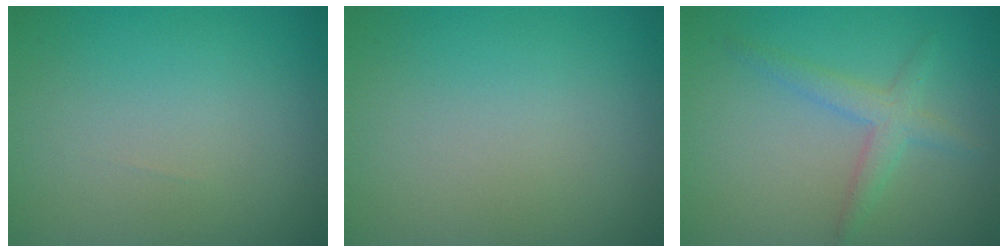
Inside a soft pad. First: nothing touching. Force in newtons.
{"total": 0.0}
{"total": 2.4, "press": 2.4, "slide": 0.1}